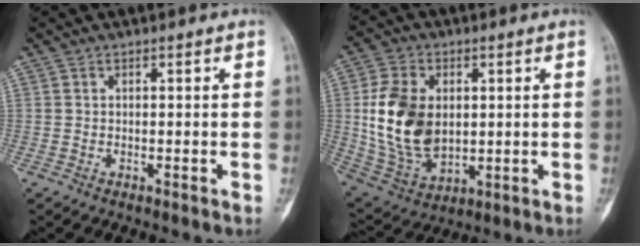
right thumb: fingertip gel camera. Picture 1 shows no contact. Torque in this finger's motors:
{"motor_torque": [1.04, 1.80, 0.88, -0.62, 0.31]}